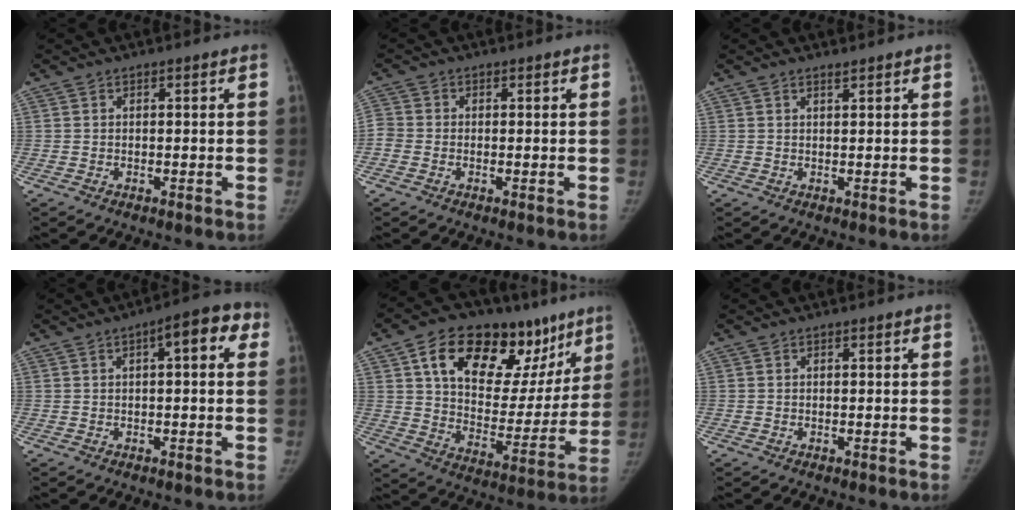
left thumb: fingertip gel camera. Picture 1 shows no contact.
{"total": 2.8, "force": [-0.7, 2.4, 1.3], "torque": [-0.024, 0.002, -0.020]}
{"total": 0.8, "force": [0.7, 0.1, 0.3], "torque": [-0.005, -0.005, 0.013]}
{"total": 7.5, "force": [2.3, 2.7, 6.6], "torque": [-0.072, 0.019, 0.020]}
{"total": 27.8, "force": [14.3, 15.2, 18.3], "torque": [-0.226, -0.009, 0.227]}
{"total": 0.0}